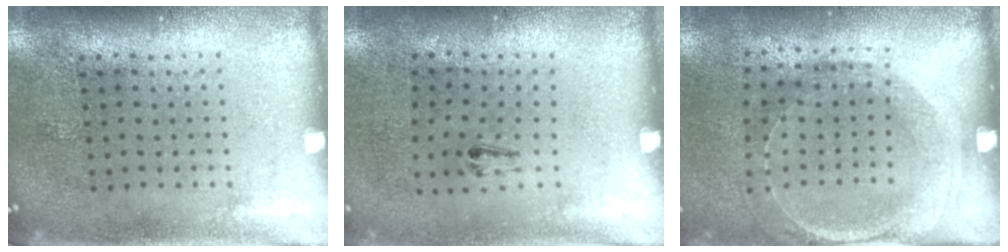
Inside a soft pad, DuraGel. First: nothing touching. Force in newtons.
{"total": 0.6, "press": 0.3, "slide": 0.6}
{"total": 1.5, "press": 1.4, "slide": 0.4}